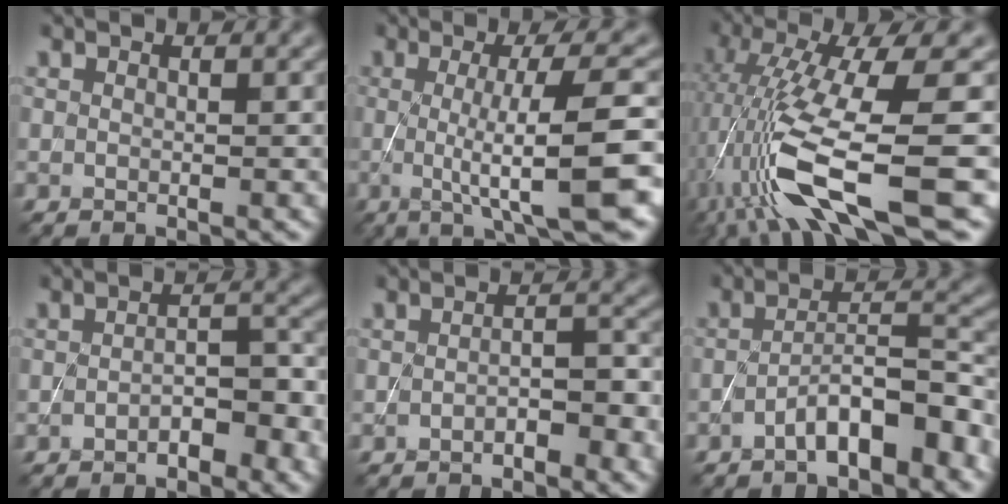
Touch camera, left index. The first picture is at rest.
{"total": 8.7, "force": [-0.9, 1.5, 8.5], "torque": [-0.118, -0.009, -0.011]}
{"total": 11.5, "force": [-3.6, 2.7, 10.6], "torque": [-0.213, -0.012, -0.057]}
{"total": 3.0, "force": [-1.7, 1.0, 2.2], "torque": [-0.038, 0.010, -0.025]}
{"total": 2.5, "force": [-1.4, 0.7, 2.0], "torque": [-0.037, 0.007, -0.022]}
{"total": 5.8, "force": [-3.3, 1.5, 4.5], "torque": [-0.080, 0.013, -0.055]}